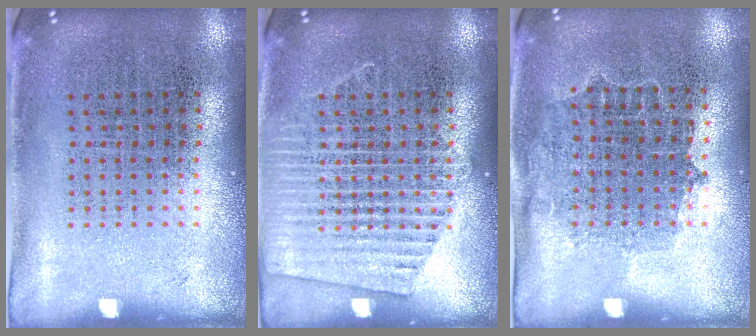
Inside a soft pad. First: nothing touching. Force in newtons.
{"total": 2.4, "press": 2.4, "slide": 0.2}
{"total": 0.8, "press": 0.7, "slide": 0.4}